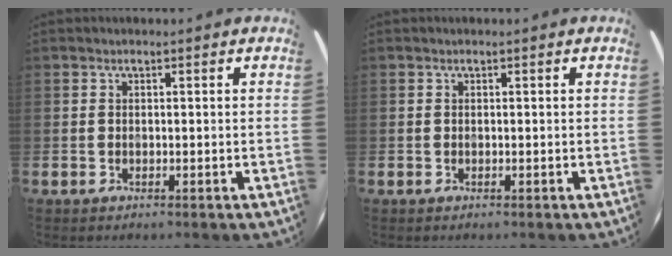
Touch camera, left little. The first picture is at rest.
{"total": 0.0}